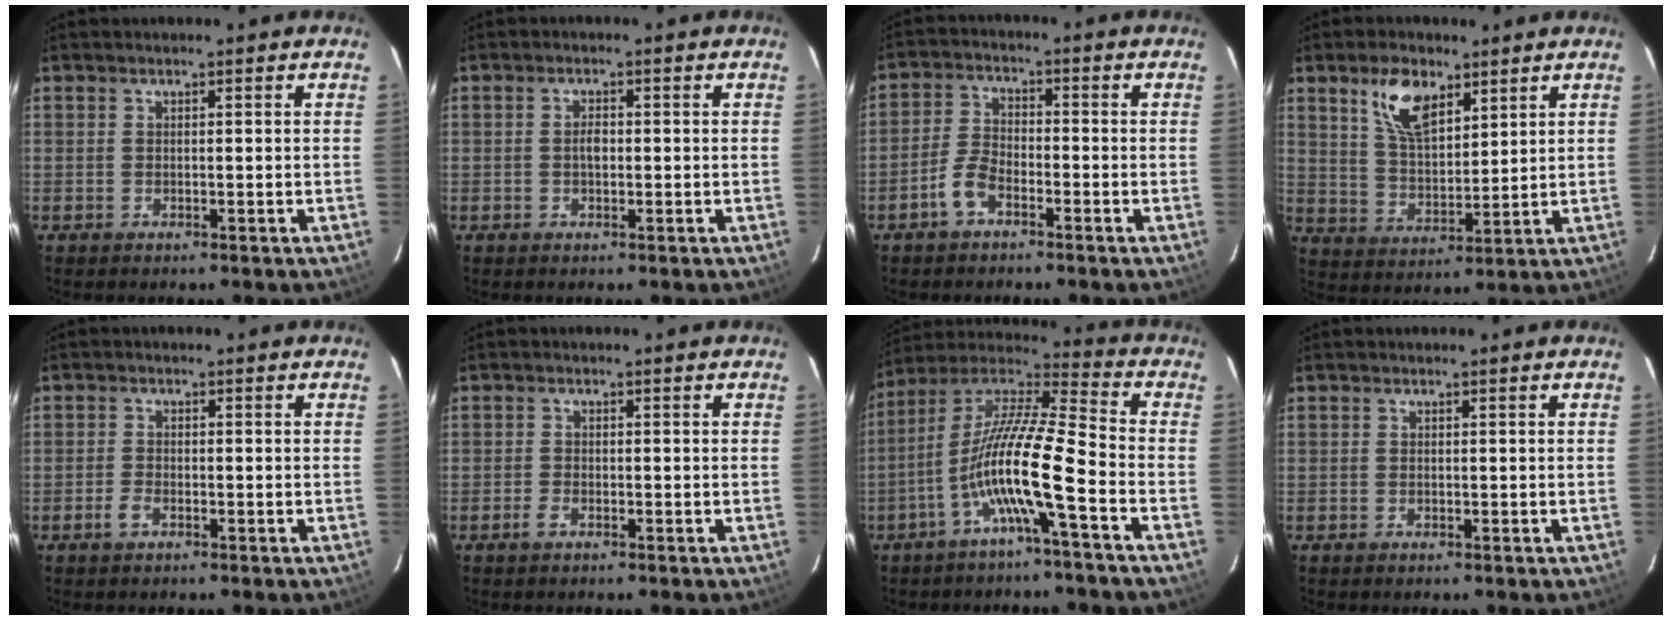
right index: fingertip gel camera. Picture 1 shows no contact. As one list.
[{"total": 1.8, "force": [-0.2, 0.9, 1.6], "torque": [-0.030, 0.005, -0.006]}, {"total": 4.9, "force": [-3.2, 2.3, 3.0], "torque": [-0.074, 0.011, -0.064]}, {"total": 9.7, "force": [5.6, 4.7, 6.4], "torque": [-0.119, 0.012, 0.111]}, {"total": 2.2, "force": [-1.3, 1.1, 1.4], "torque": [-0.036, 0.002, -0.028]}, {"total": 1.7, "force": [-1.1, 0.8, 1.0], "torque": [-0.023, 0.000, -0.023]}, {"total": 14.6, "force": [-6.0, 0.7, 13.3], "torque": [-0.246, -0.004, -0.120]}, {"total": 0.0}]